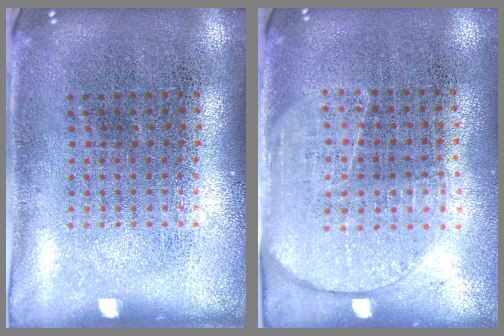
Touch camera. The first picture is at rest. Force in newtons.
{"total": 1.9, "press": 1.5, "slide": 1.1}